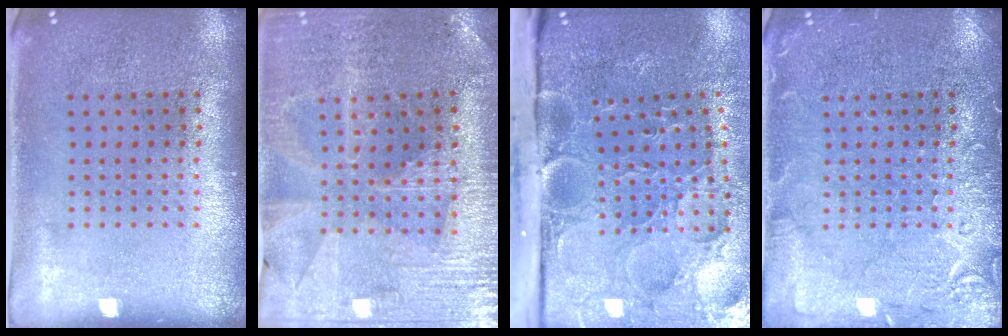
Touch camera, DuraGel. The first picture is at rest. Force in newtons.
{"total": 2.0, "press": 2.0, "slide": 0.3}
{"total": 5.2, "press": 4.1, "slide": 3.2}
{"total": 3.8, "press": 3.8, "slide": 0.6}